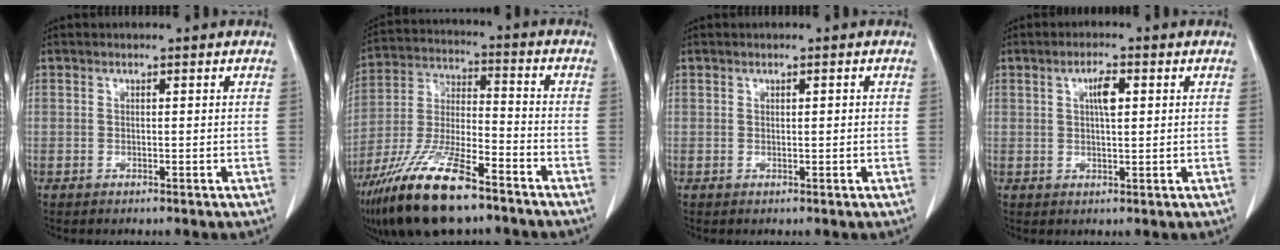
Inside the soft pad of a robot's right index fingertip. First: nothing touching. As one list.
[{"total": 16.9, "force": [-11.5, 3.8, 11.8], "torque": [-0.257, -0.026, -0.213]}, {"total": 0.6, "force": [0.2, 0.1, 0.6], "torque": [-0.010, 0.001, 0.004]}, {"total": 3.2, "force": [0.9, 0.5, 3.0], "torque": [-0.057, 0.002, 0.016]}]